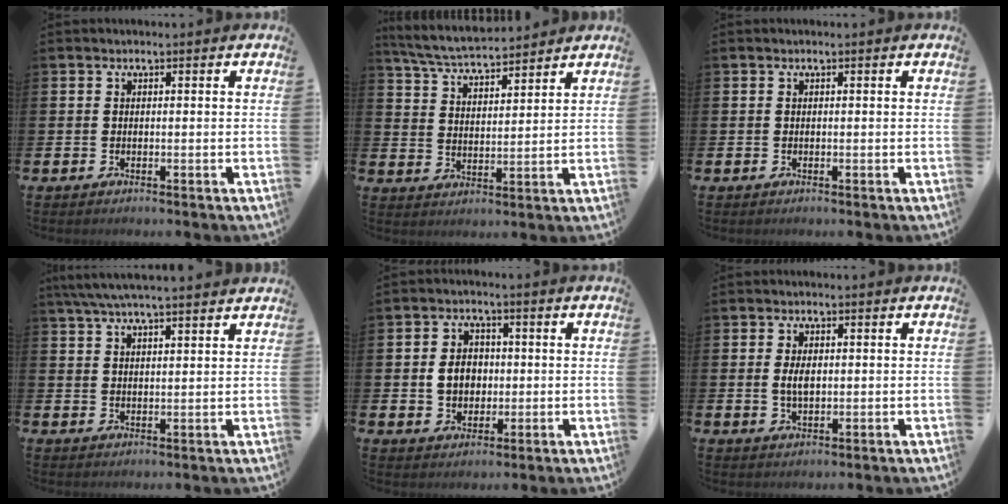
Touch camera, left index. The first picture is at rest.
{"total": 5.8, "force": [5.6, 0.6, 1.3], "torque": [-0.051, -0.030, 0.100]}
{"total": 0.0}
{"total": 5.2, "force": [4.8, 0.2, 2.1], "torque": [-0.051, -0.012, 0.086]}
{"total": 4.5, "force": [0.1, 3.7, 2.5], "torque": [-0.041, 0.007, -0.005]}
{"total": 3.0, "force": [0.3, 1.6, 2.5], "torque": [-0.043, 0.004, 0.002]}